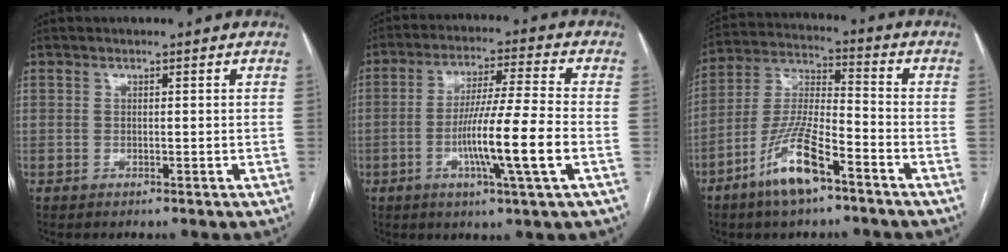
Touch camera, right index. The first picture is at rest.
{"total": 12.3, "force": [-3.3, -1.1, 11.8], "torque": [-0.216, -0.010, -0.065]}
{"total": 12.0, "force": [-7.0, 2.4, 9.4], "torque": [-0.196, -0.009, -0.133]}